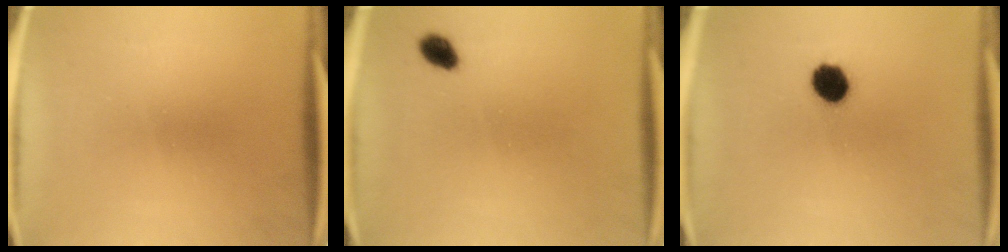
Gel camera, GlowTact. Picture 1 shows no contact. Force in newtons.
{"total": 2.9}
{"total": 6.3}